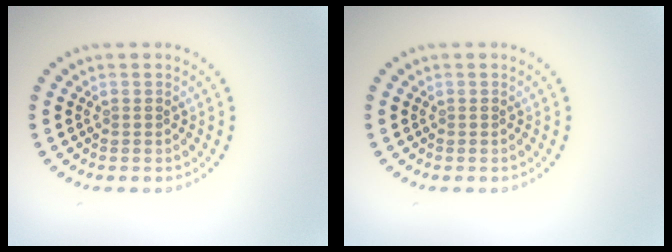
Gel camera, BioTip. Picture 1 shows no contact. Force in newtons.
{"total": 0.0}